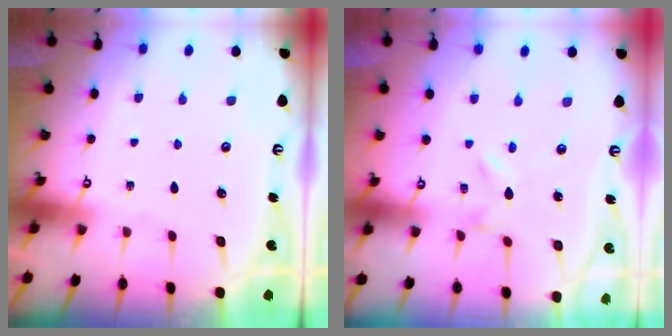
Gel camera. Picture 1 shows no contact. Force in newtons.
{"total": 0.0}